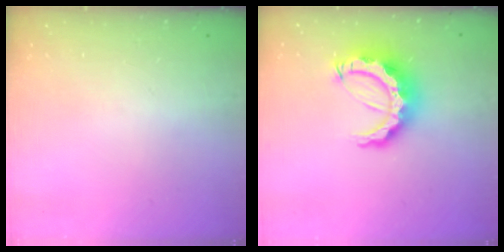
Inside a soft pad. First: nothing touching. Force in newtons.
{"total": 12.6, "press": 12.5, "slide": 1.3}